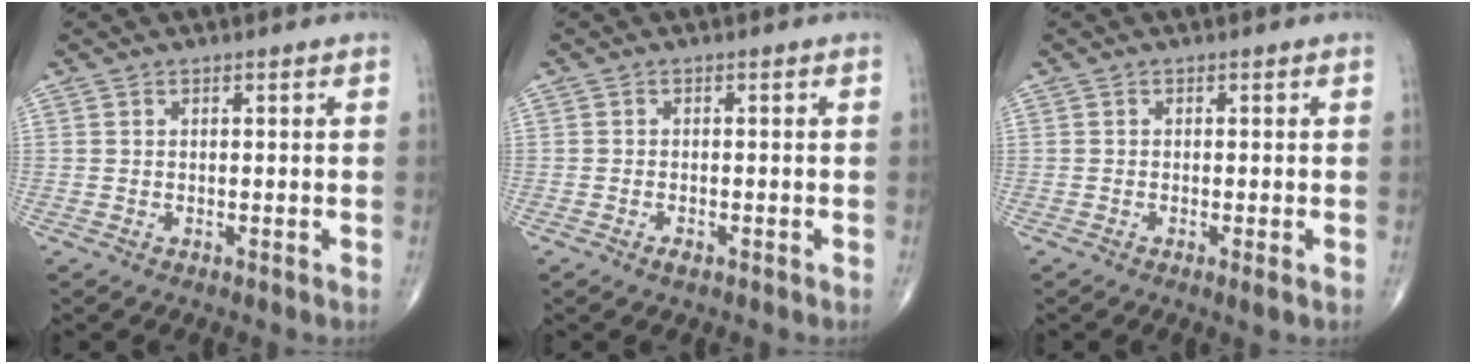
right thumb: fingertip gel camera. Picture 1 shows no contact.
{"total": 1.2, "force": [-0.7, 0.5, 0.8], "torque": [-0.015, 0.002, -0.013]}
{"total": 1.4, "force": [-0.5, 0.1, 1.3], "torque": [-0.028, -0.006, -0.011]}